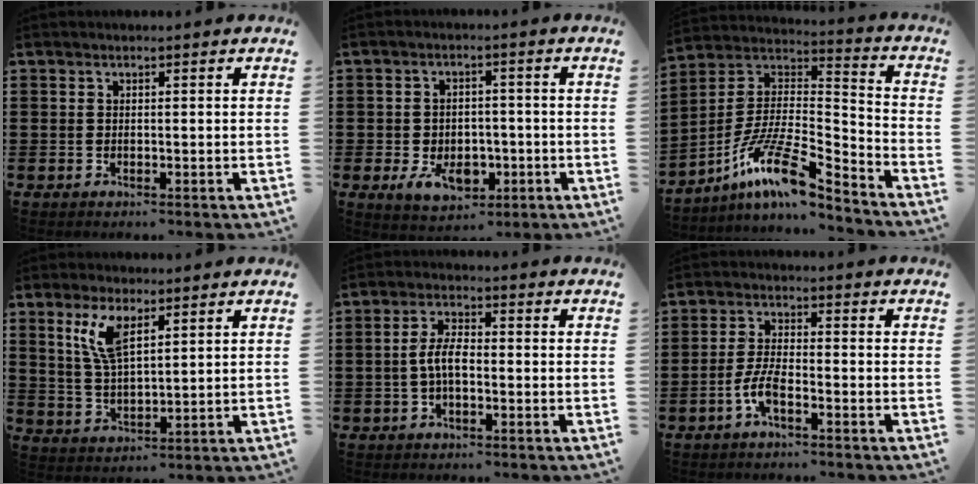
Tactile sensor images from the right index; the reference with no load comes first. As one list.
[{"total": 6.0, "force": [-2.2, 4.1, 3.8], "torque": [-0.072, 0.005, -0.044]}, {"total": 12.2, "force": [-8.6, 2.6, 8.4], "torque": [-0.174, -0.003, -0.170]}, {"total": 7.0, "force": [3.4, 2.4, 5.6], "torque": [-0.120, 0.006, 0.060]}, {"total": 4.9, "force": [-0.9, 2.2, 4.3], "torque": [-0.098, 0.001, -0.022]}, {"total": 4.5, "force": [-2.3, 1.2, 3.7], "torque": [-0.088, -0.002, -0.049]}]